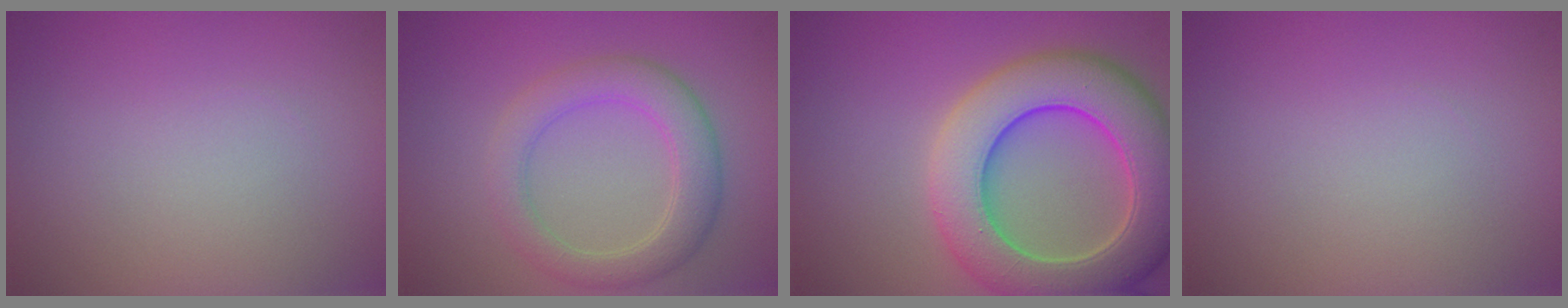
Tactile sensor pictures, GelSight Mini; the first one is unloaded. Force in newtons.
{"total": 4.2, "press": 4.2, "slide": 0.1}
{"total": 10.3, "press": 10.3, "slide": 0.4}
{"total": 0.0}